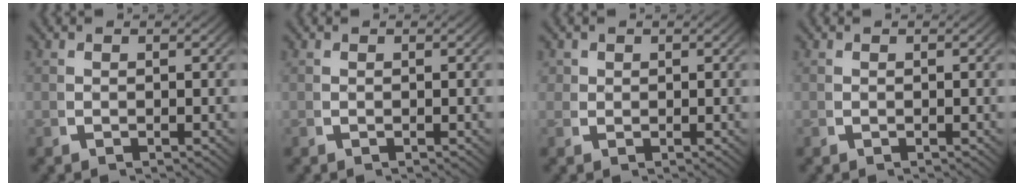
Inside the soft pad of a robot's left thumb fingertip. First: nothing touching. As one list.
[{"total": 0.0}, {"total": 1.4, "force": [0.8, 1.2, 0.4], "torque": [-0.008, -0.008, 0.018]}, {"total": 0.0}]